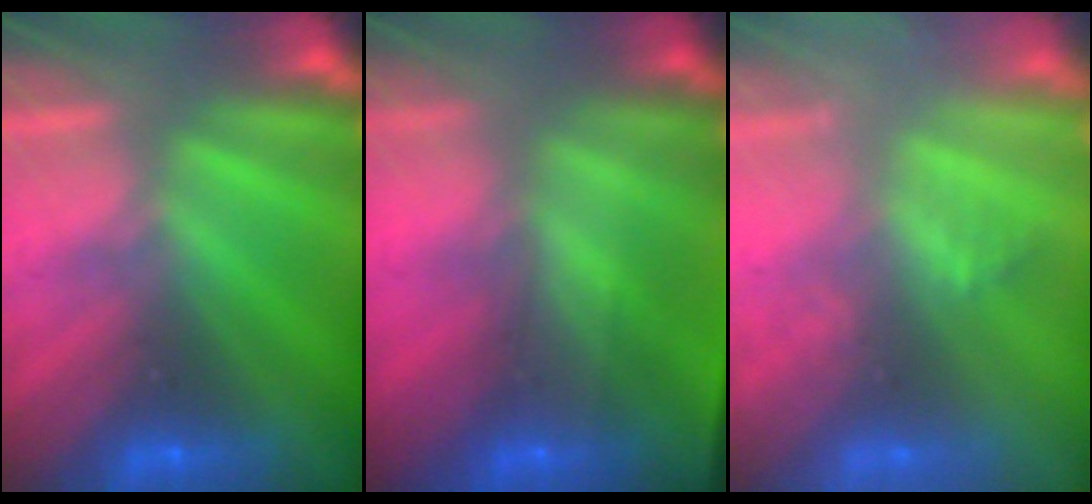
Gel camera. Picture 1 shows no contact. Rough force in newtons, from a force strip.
{"total": 4.5}
{"total": 2.1}